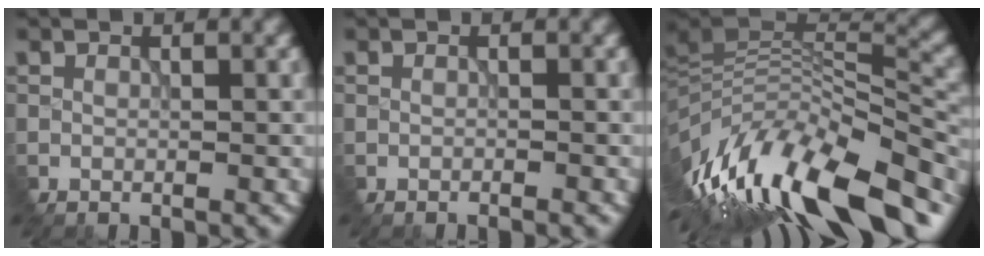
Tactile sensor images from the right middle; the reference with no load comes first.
{"total": 0.8, "force": [-0.8, -0.2, 0.0], "torque": [-0.011, -0.001, -0.014]}
{"total": 12.9, "force": [-5.1, 5.1, 10.7], "torque": [-0.217, 0.009, -0.091]}